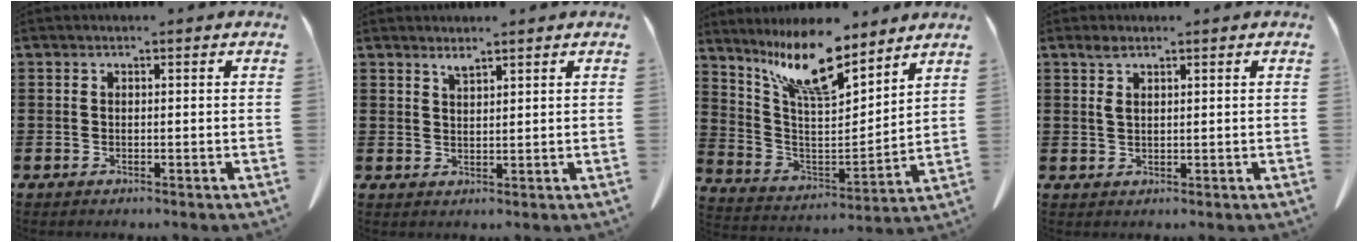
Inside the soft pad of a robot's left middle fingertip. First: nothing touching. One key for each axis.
{"total": 1.8, "fx": 1.7, "fy": -0.1, "fz": 0.6, "tx": -0.014, "ty": -0.003, "tz": 0.033}
{"total": 13.0, "fx": 9.8, "fy": 3.4, "fz": 7.9, "tx": -0.168, "ty": -0.040, "tz": 0.172}
{"total": 1.6, "fx": 0.9, "fy": 0.6, "fz": 1.2, "tx": -0.029, "ty": 0.000, "tz": 0.017}